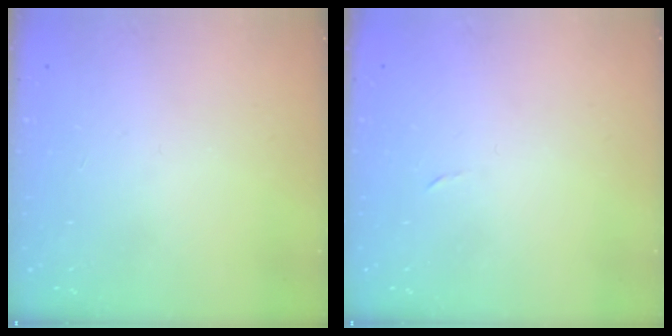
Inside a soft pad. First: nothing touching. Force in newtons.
{"total": 2.3, "press": 2.3, "slide": 0.4}